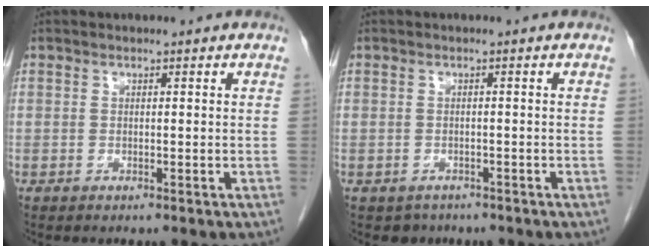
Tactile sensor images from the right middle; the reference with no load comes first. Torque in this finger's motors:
{"motor_torque": [-0.58, -0.07, -0.05, -0.02]}